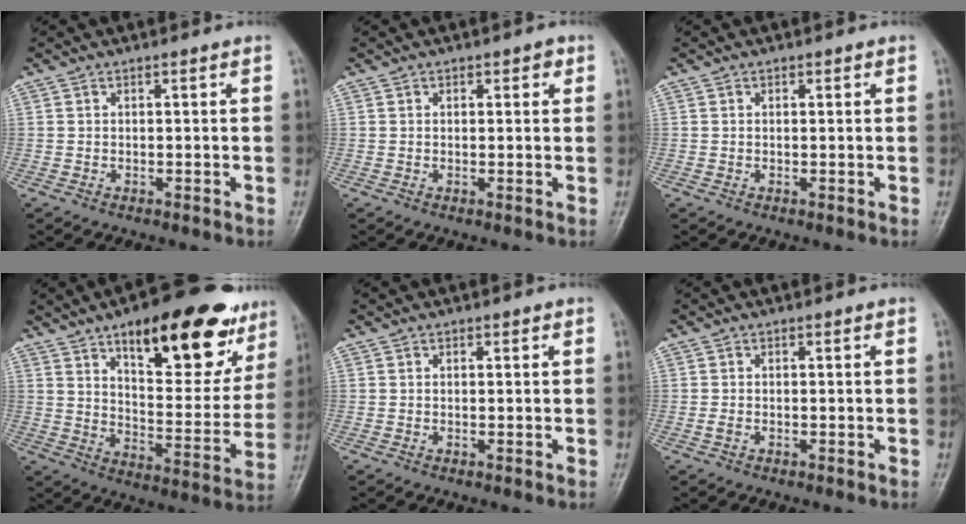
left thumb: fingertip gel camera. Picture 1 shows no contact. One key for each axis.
{"total": 2.0, "fx": 0.9, "fy": 1.2, "fz": 1.4, "tx": -0.003, "ty": 0.000, "tz": 0.009}
{"total": 0.7, "fx": 0.3, "fy": 0.5, "fz": 0.3, "tx": 0.006, "ty": 0.000, "tz": 0.002}
{"total": 26.1, "fx": 15.2, "fy": 10.2, "fz": 18.7, "tx": -0.212, "ty": -0.044, "tz": 0.223}
{"total": 0.8, "fx": 0.4, "fy": 0.5, "fz": 0.5, "tx": 0.001, "ty": 0.000, "tz": 0.003}
{"total": 0.9, "fx": -0.2, "fy": 0.6, "fz": 0.7, "tx": -0.016, "ty": -0.001, "tz": -0.006}